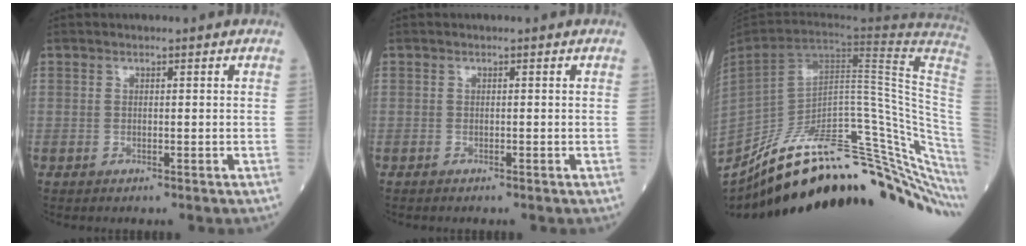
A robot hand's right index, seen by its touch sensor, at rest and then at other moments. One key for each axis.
{"total": 0.0}
{"total": 34.5, "fx": -23.1, "fy": 5.5, "fz": 25.1, "tx": -0.309, "ty": -0.014, "tz": -0.339}